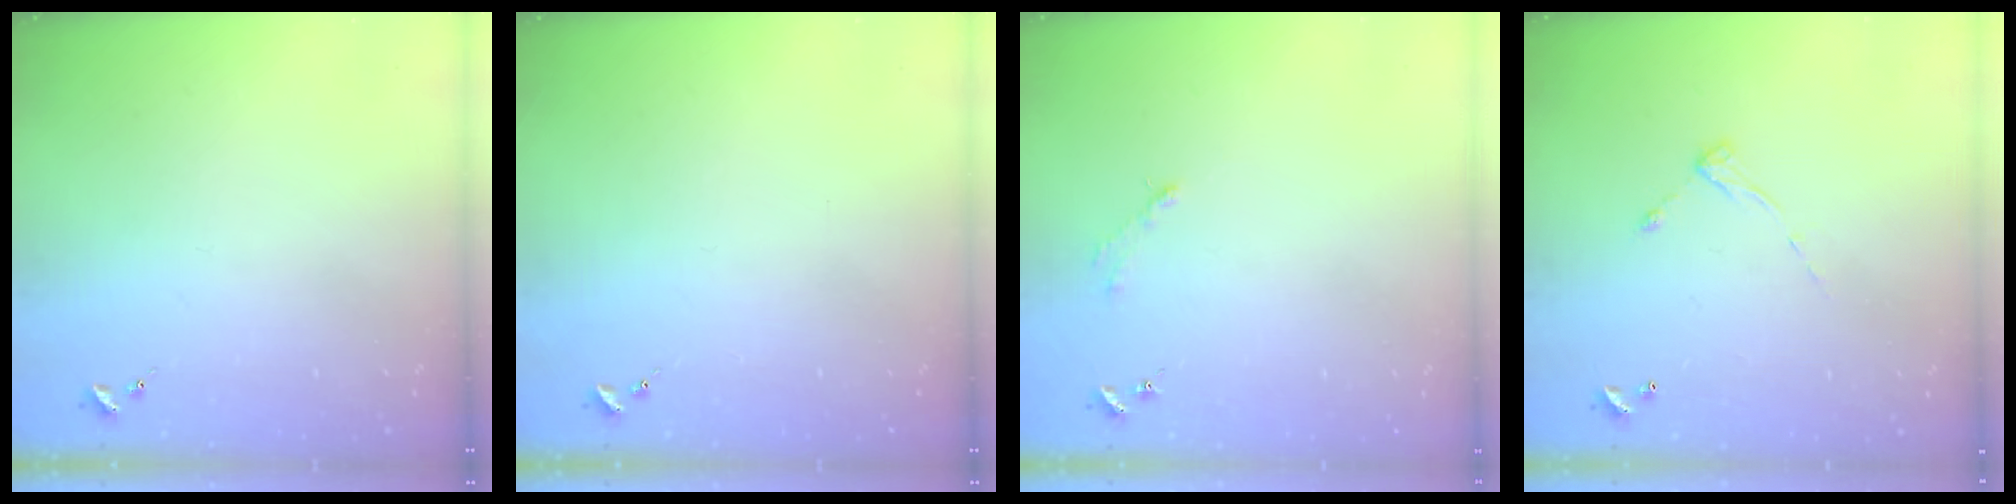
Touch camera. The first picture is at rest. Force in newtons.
{"total": 0.0}
{"total": 2.8, "press": 2.8, "slide": 0.4}
{"total": 6.9, "press": 6.9, "slide": 0.5}